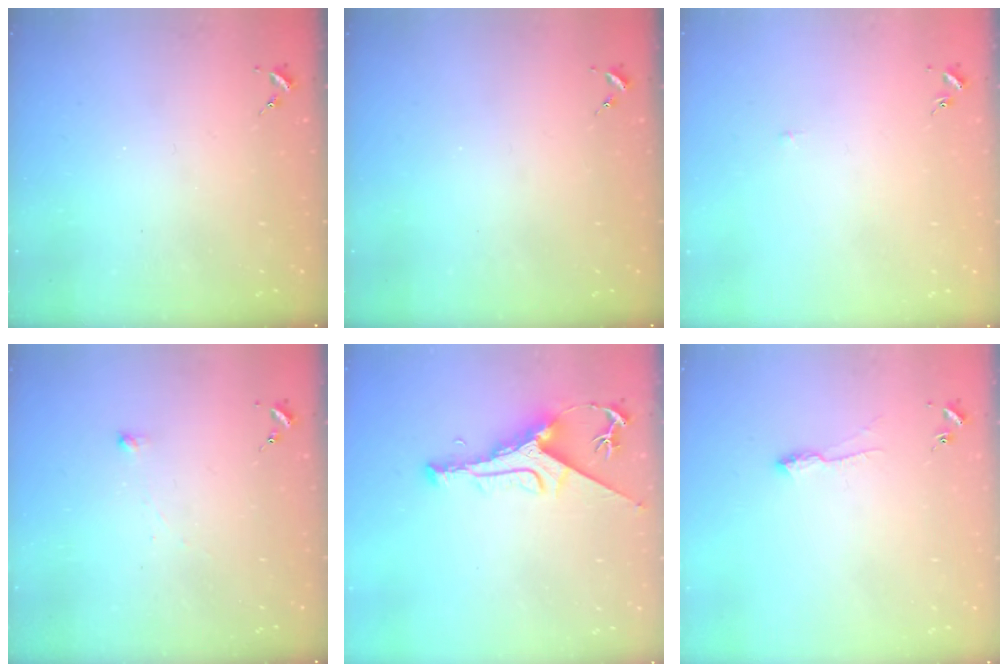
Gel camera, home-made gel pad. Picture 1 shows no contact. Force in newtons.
{"total": 0.0}
{"total": 1.8, "press": 1.8, "slide": 0.3}
{"total": 2.5, "press": 2.5, "slide": 0.2}
{"total": 9.5, "press": 9.4, "slide": 1.0}
{"total": 5.7, "press": 5.7, "slide": 0.8}